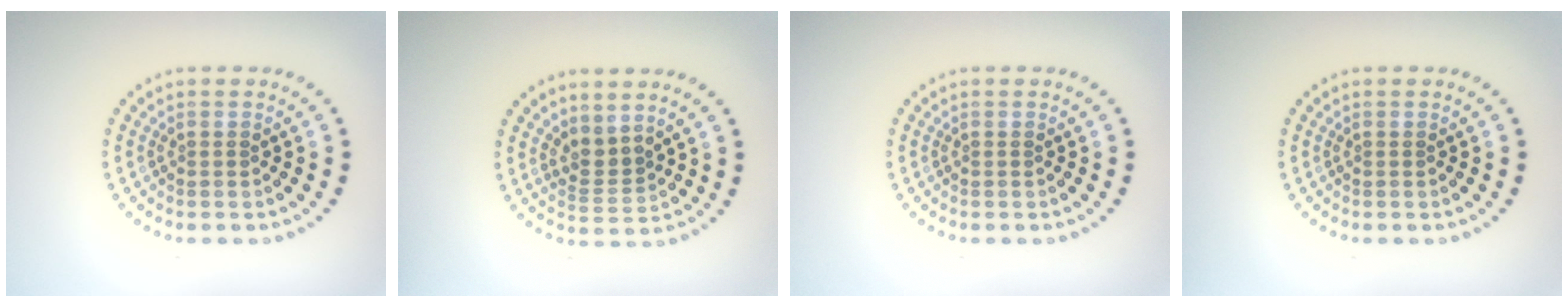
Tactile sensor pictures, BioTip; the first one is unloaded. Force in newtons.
{"total": 2.2, "press": 1.4, "slide": 1.7}
{"total": 0.0}
{"total": 0.0}